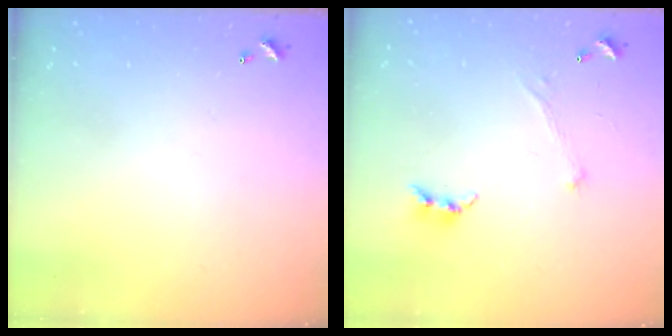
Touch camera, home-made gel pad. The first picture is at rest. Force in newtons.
{"total": 0.0}